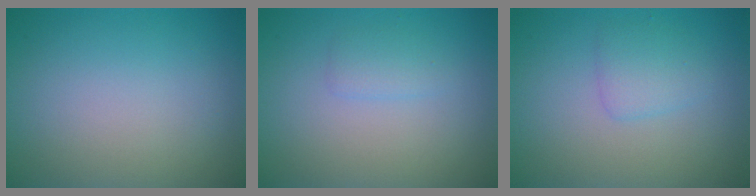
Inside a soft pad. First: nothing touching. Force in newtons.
{"total": 1.2, "press": 1.2, "slide": 0.0}
{"total": 1.9, "press": 1.9, "slide": 0.1}